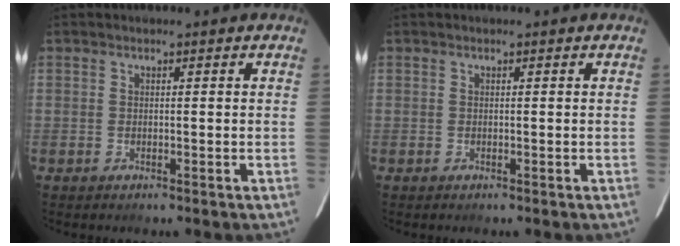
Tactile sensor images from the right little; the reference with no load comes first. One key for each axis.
{"total": 0.0}